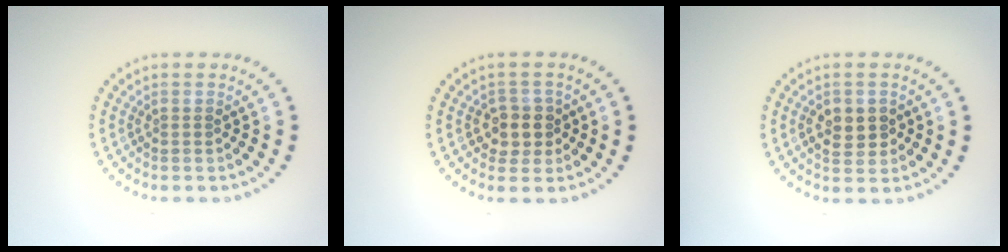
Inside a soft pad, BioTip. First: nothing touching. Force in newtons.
{"total": 2.5, "press": 2.3, "slide": 0.9}
{"total": 2.8, "press": 2.8, "slide": 0.3}